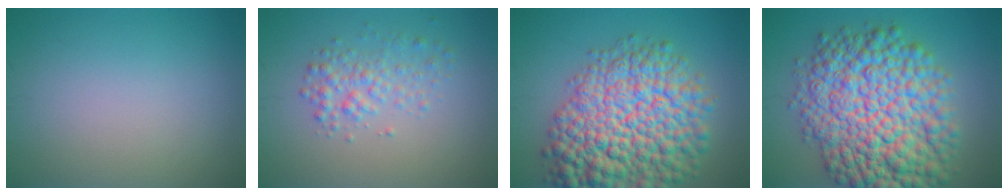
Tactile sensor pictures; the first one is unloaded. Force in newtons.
{"total": 2.5, "press": 2.5, "slide": 0.1}
{"total": 12.9, "press": 12.9, "slide": 0.5}
{"total": 14.0, "press": 14.0, "slide": 0.2}